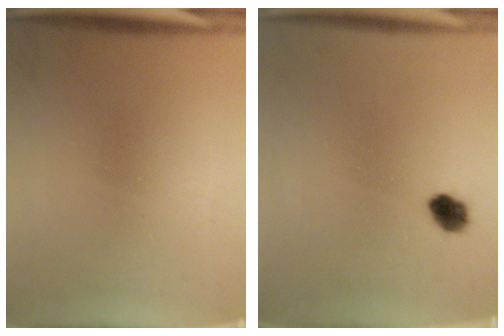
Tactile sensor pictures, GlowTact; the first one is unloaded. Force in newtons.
{"total": 3.9}